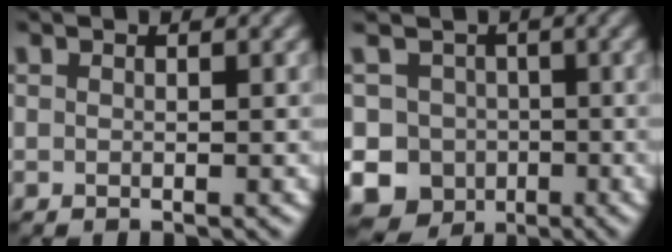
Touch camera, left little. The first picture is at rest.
{"total": 10.3, "force": [-3.4, 9.2, 3.0], "torque": [-0.041, -0.009, -0.078]}